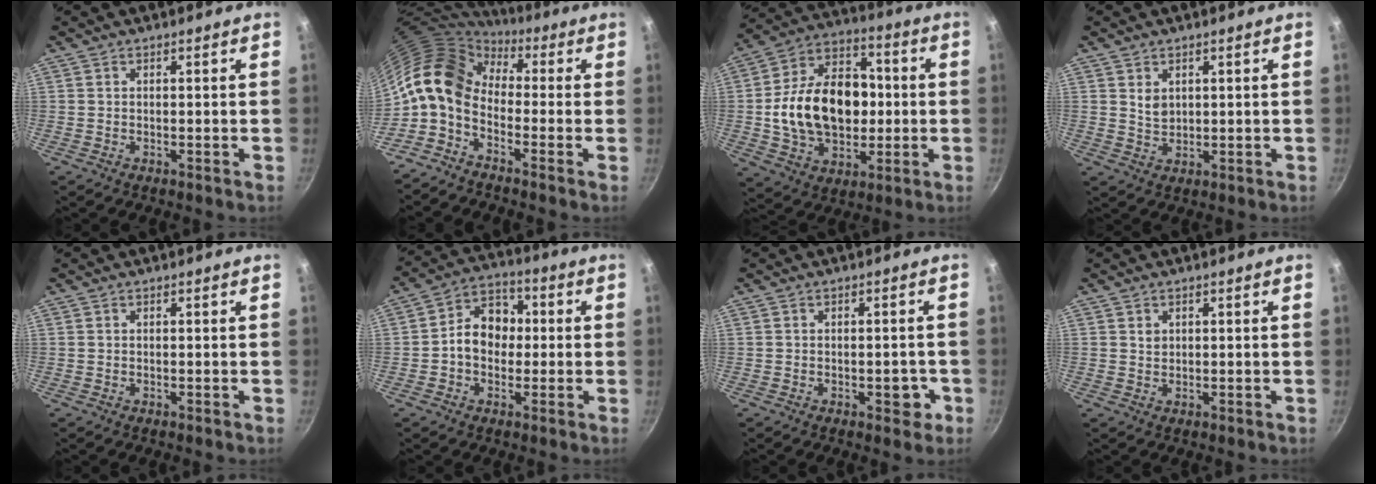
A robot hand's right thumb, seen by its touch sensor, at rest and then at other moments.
{"total": 11.8, "force": [-0.4, 7.8, 8.9], "torque": [-0.147, 0.029, -0.030]}
{"total": 21.5, "force": [-0.4, 15.1, 15.2], "torque": [-0.226, 0.033, -0.009]}
{"total": 3.0, "force": [1.2, 2.2, 1.7], "torque": [-0.022, -0.006, 0.025]}
{"total": 0.0}
{"total": 9.5, "force": [-0.2, 7.5, 5.9], "torque": [-0.050, 0.027, -0.020]}
{"total": 3.6, "force": [-1.3, 2.0, 2.7], "torque": [-0.009, 0.012, -0.015]}
{"total": 1.2, "force": [0.5, 1.0, 0.4], "torque": [-0.004, 0.002, 0.009]}